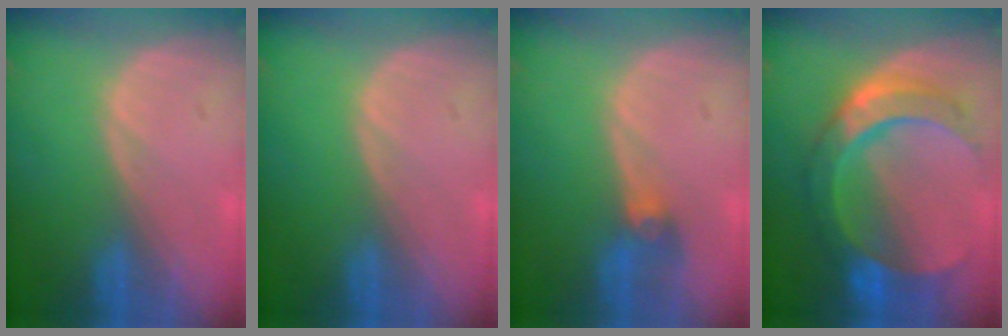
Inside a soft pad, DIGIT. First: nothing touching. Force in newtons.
{"total": 0.0}
{"total": 3.0, "press": 2.6, "slide": 1.4}
{"total": 9.8, "press": 9.8, "slide": 0.9}